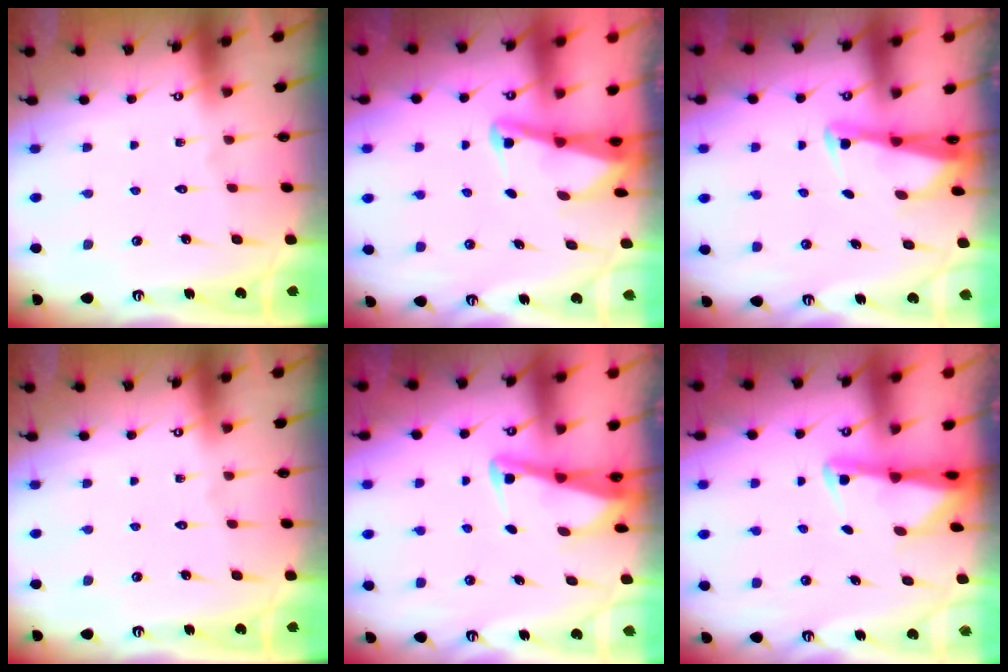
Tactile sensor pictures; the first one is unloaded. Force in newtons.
{"total": 2.7, "press": 2.6, "slide": 0.7}
{"total": 2.5, "press": 2.5, "slide": 0.5}
{"total": 0.0}
{"total": 2.9, "press": 2.9, "slide": 0.3}
{"total": 2.4, "press": 2.3, "slide": 0.5}